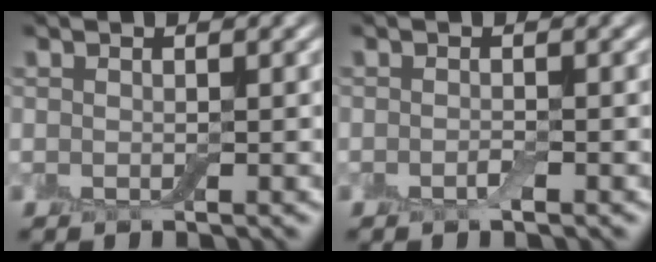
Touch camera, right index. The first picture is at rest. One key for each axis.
{"total": 0.7, "fx": -0.4, "fy": 0.2, "fz": 0.5, "tx": -0.012, "ty": 0.000, "tz": -0.007}